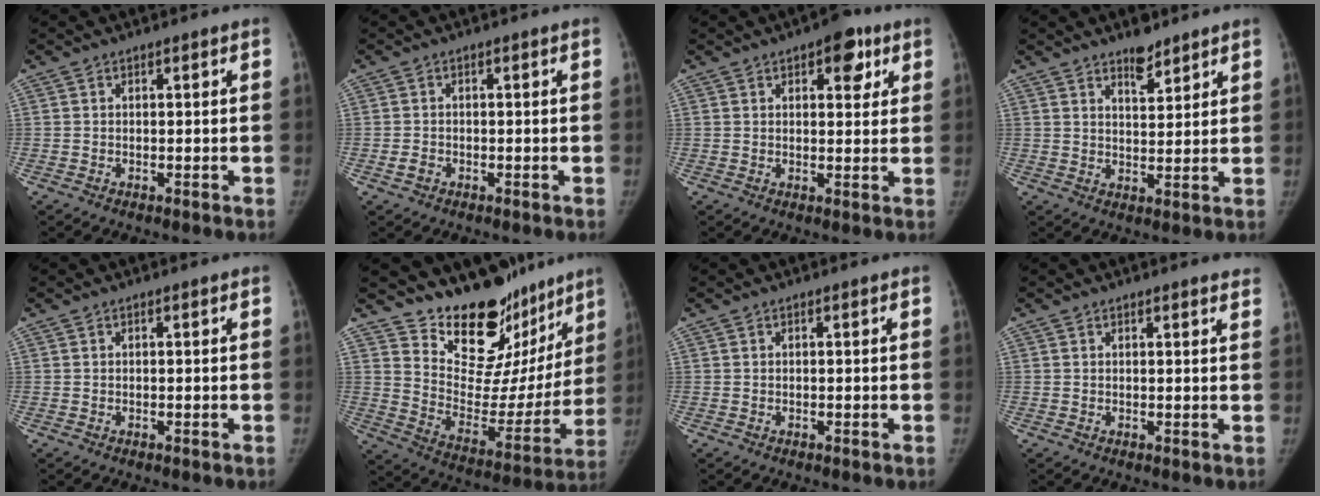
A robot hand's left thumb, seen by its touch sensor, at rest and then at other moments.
{"total": 1.6, "force": [-0.8, 1.2, 0.7], "torque": [-0.012, 0.007, -0.016]}
{"total": 6.6, "force": [3.3, 3.4, 4.6], "torque": [-0.027, -0.009, 0.035]}
{"total": 4.7, "force": [3.7, 1.8, 2.2], "torque": [-0.017, -0.029, 0.061]}
{"total": 0.0}
{"total": 21.9, "force": [17.8, 10.1, 7.6], "torque": [-0.052, -0.127, 0.262]}
{"total": 0.0}
{"total": 2.6, "force": [2.4, 0.5, 0.9], "torque": [0.000, -0.007, 0.016]}